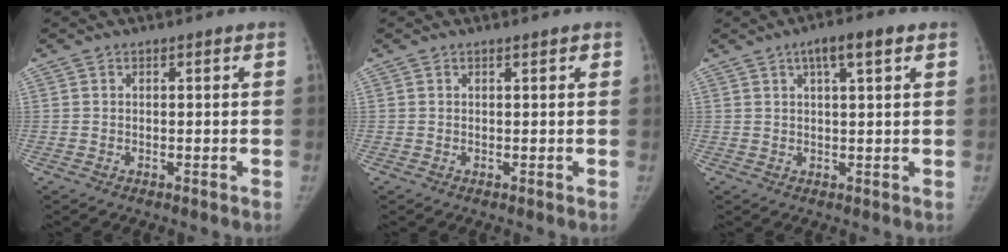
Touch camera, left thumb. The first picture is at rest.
{"total": 0.5, "force": [0.3, 0.2, 0.4], "torque": [-0.001, 0.001, 0.002]}
{"total": 5.3, "force": [2.6, 1.2, 4.4], "torque": [-0.067, 0.005, 0.040]}